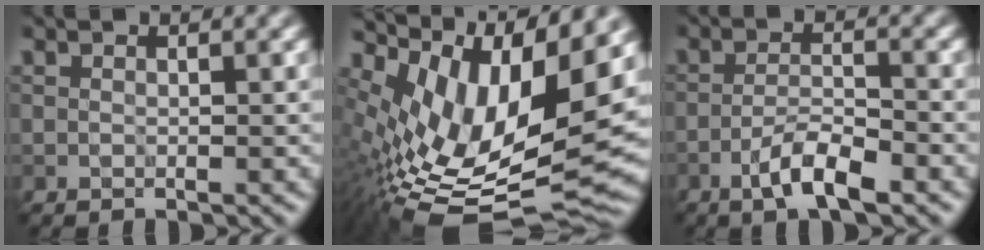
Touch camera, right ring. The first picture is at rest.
{"total": 14.3, "force": [3.2, 6.4, 12.4], "torque": [-0.227, 0.006, 0.057]}
{"total": 4.2, "force": [-2.5, 1.1, 3.2], "torque": [-0.059, 0.006, -0.052]}